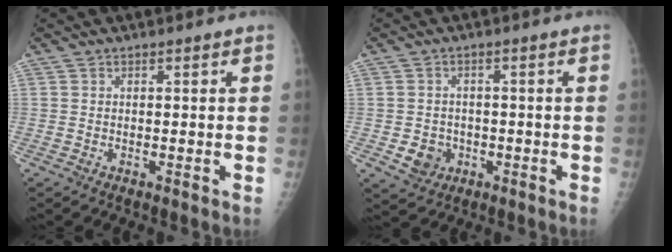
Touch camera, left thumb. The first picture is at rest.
{"total": 5.0, "force": [-1.4, 4.5, 1.8], "torque": [-0.009, 0.006, -0.017]}